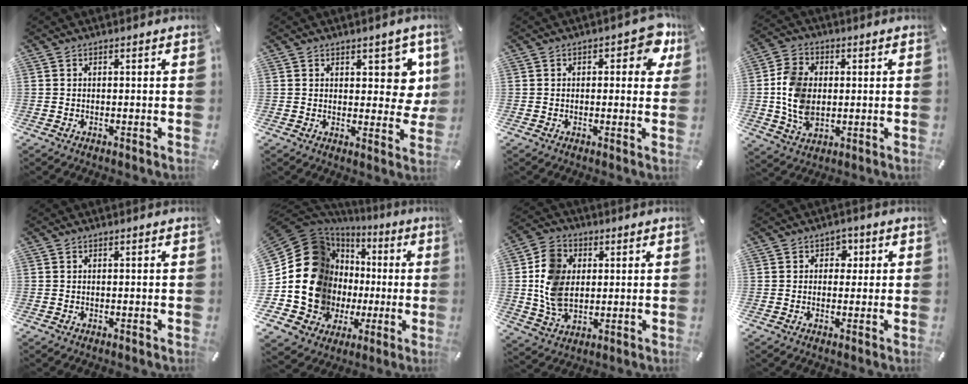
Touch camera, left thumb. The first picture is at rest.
{"total": 7.6, "force": [3.6, 4.7, 4.8], "torque": [-0.038, -0.022, 0.057]}
{"total": 6.5, "force": [2.5, 3.4, 4.9], "torque": [-0.053, -0.007, 0.036]}
{"total": 10.9, "force": [0.0, 8.2, 7.1], "torque": [-0.164, 0.008, 0.000]}
{"total": 0.0}
{"total": 20.2, "force": [1.4, 17.2, 10.4], "torque": [-0.215, -0.048, 0.057]}
{"total": 11.0, "force": [1.1, 8.7, 6.6], "torque": [-0.158, 0.009, 0.022]}
{"total": 2.9, "force": [0.2, 2.6, 1.2], "torque": [-0.004, -0.001, -0.006]}